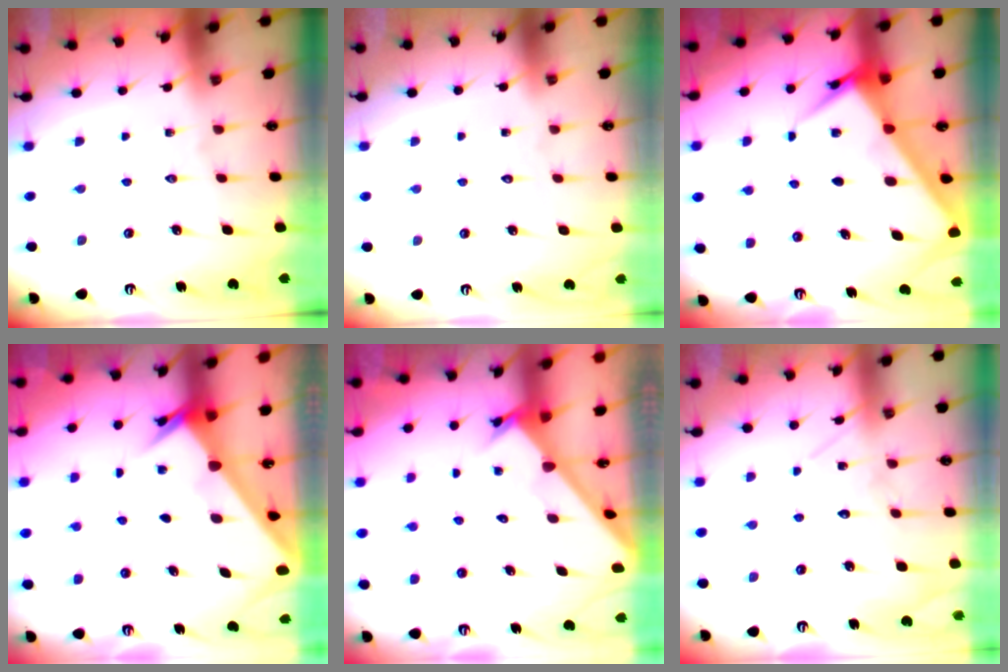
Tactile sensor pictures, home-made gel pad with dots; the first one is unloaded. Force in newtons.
{"total": 1.6, "press": 1.6, "slide": 0.1}
{"total": 8.4, "press": 8.3, "slide": 1.0}
{"total": 2.6, "press": 2.6, "slide": 0.2}
{"total": 2.4, "press": 2.4, "slide": 0.1}
{"total": 8.6, "press": 8.5, "slide": 0.7}